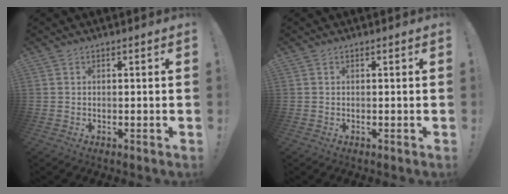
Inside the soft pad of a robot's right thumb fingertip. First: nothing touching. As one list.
[{"total": 0.0}]